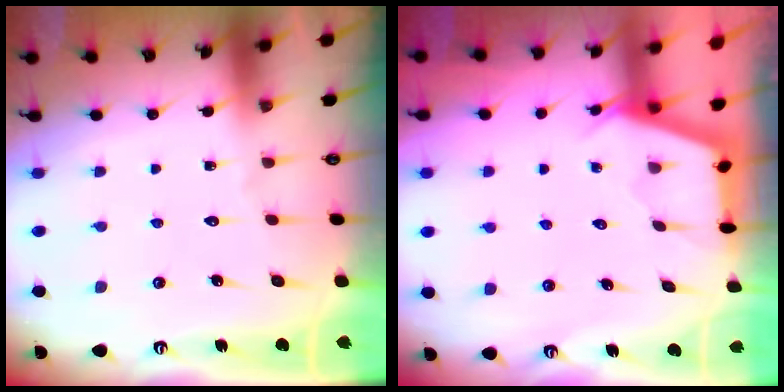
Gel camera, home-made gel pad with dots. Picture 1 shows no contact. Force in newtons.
{"total": 2.8, "press": 2.7, "slide": 0.4}